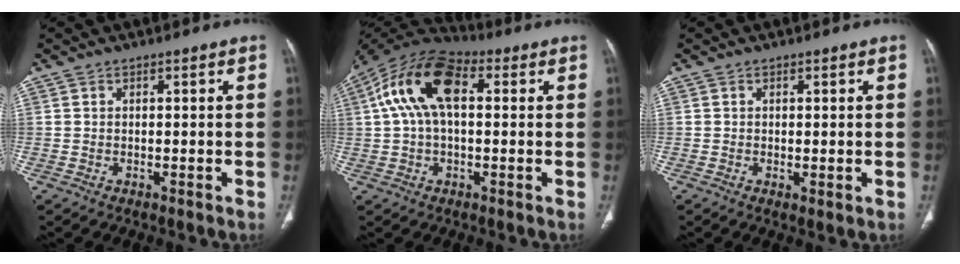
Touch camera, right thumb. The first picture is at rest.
{"total": 14.8, "force": [3.0, 8.1, 12.0], "torque": [-0.228, 0.040, 0.047]}
{"total": 1.2, "force": [-0.1, 0.4, 1.2], "torque": [-0.024, -0.008, 0.001]}